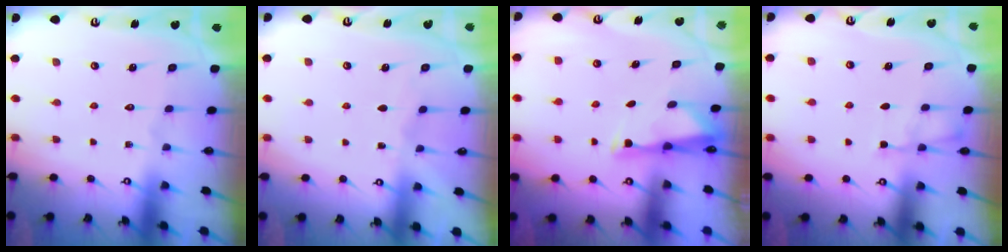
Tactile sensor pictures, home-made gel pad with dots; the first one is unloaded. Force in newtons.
{"total": 2.9, "press": 2.8, "slide": 0.4}
{"total": 2.9, "press": 2.9, "slide": 0.5}
{"total": 4.0, "press": 4.0, "slide": 0.6}